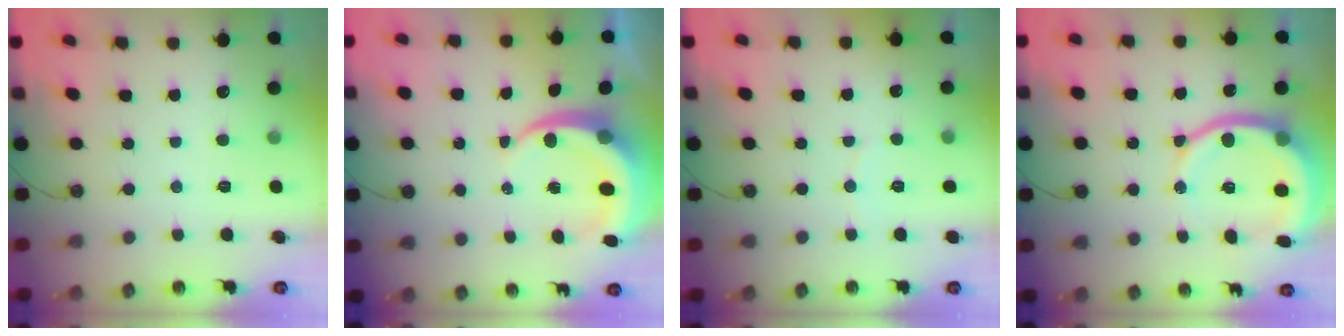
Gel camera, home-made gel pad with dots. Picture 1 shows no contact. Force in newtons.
{"total": 7.7, "press": 7.7, "slide": 0.9}
{"total": 2.5, "press": 2.5, "slide": 0.4}
{"total": 13.2, "press": 13.0, "slide": 2.3}